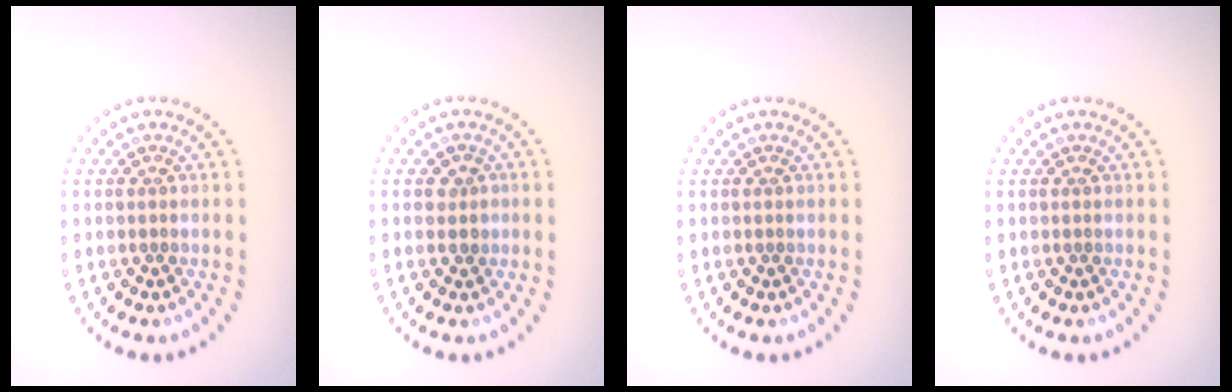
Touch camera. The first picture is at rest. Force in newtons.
{"total": 1.4, "press": 1.3, "slide": 0.5}
{"total": 0.0}
{"total": 0.0}